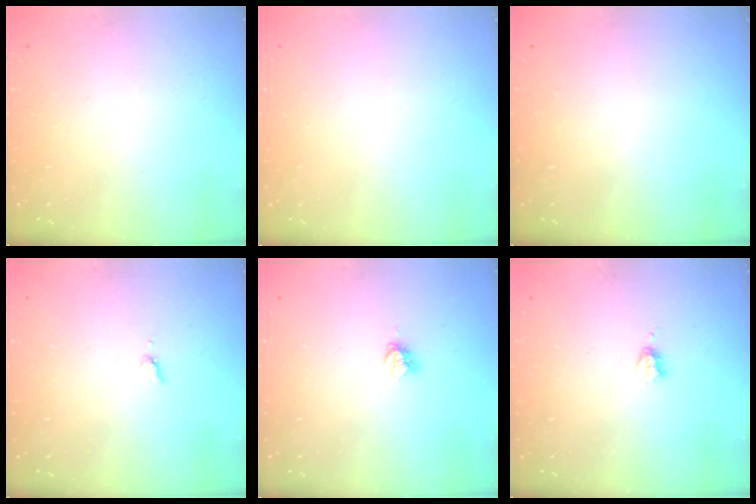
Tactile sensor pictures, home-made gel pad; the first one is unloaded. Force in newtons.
{"total": 0.0}
{"total": 0.0}
{"total": 3.4, "press": 3.4, "slide": 0.4}
{"total": 3.8, "press": 3.8, "slide": 0.3}
{"total": 2.9, "press": 2.8, "slide": 0.5}